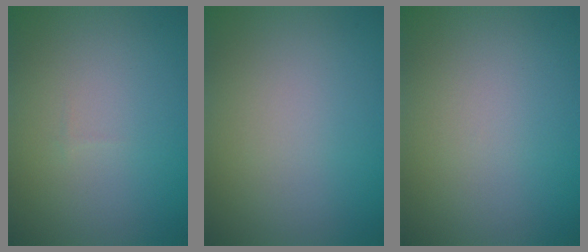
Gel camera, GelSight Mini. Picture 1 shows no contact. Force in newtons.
{"total": 0.0}
{"total": 0.0}